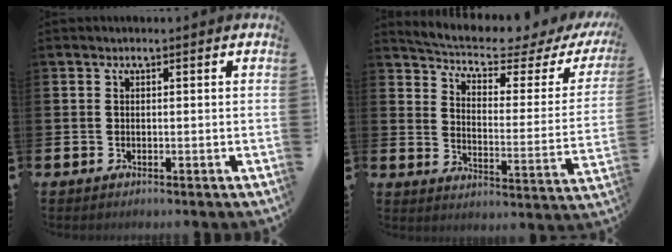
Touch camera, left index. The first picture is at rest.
{"total": 5.8, "force": [5.3, 0.7, 2.4], "torque": [-0.074, -0.042, 0.084]}